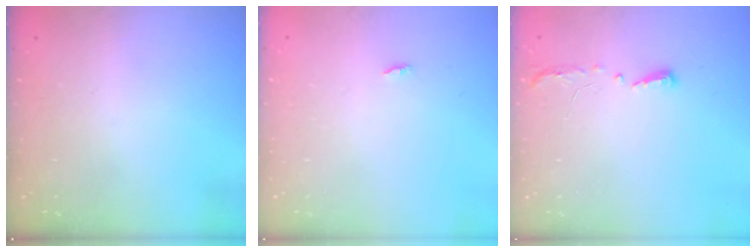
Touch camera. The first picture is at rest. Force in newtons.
{"total": 1.8, "press": 1.8, "slide": 0.2}
{"total": 4.1, "press": 4.0, "slide": 0.6}